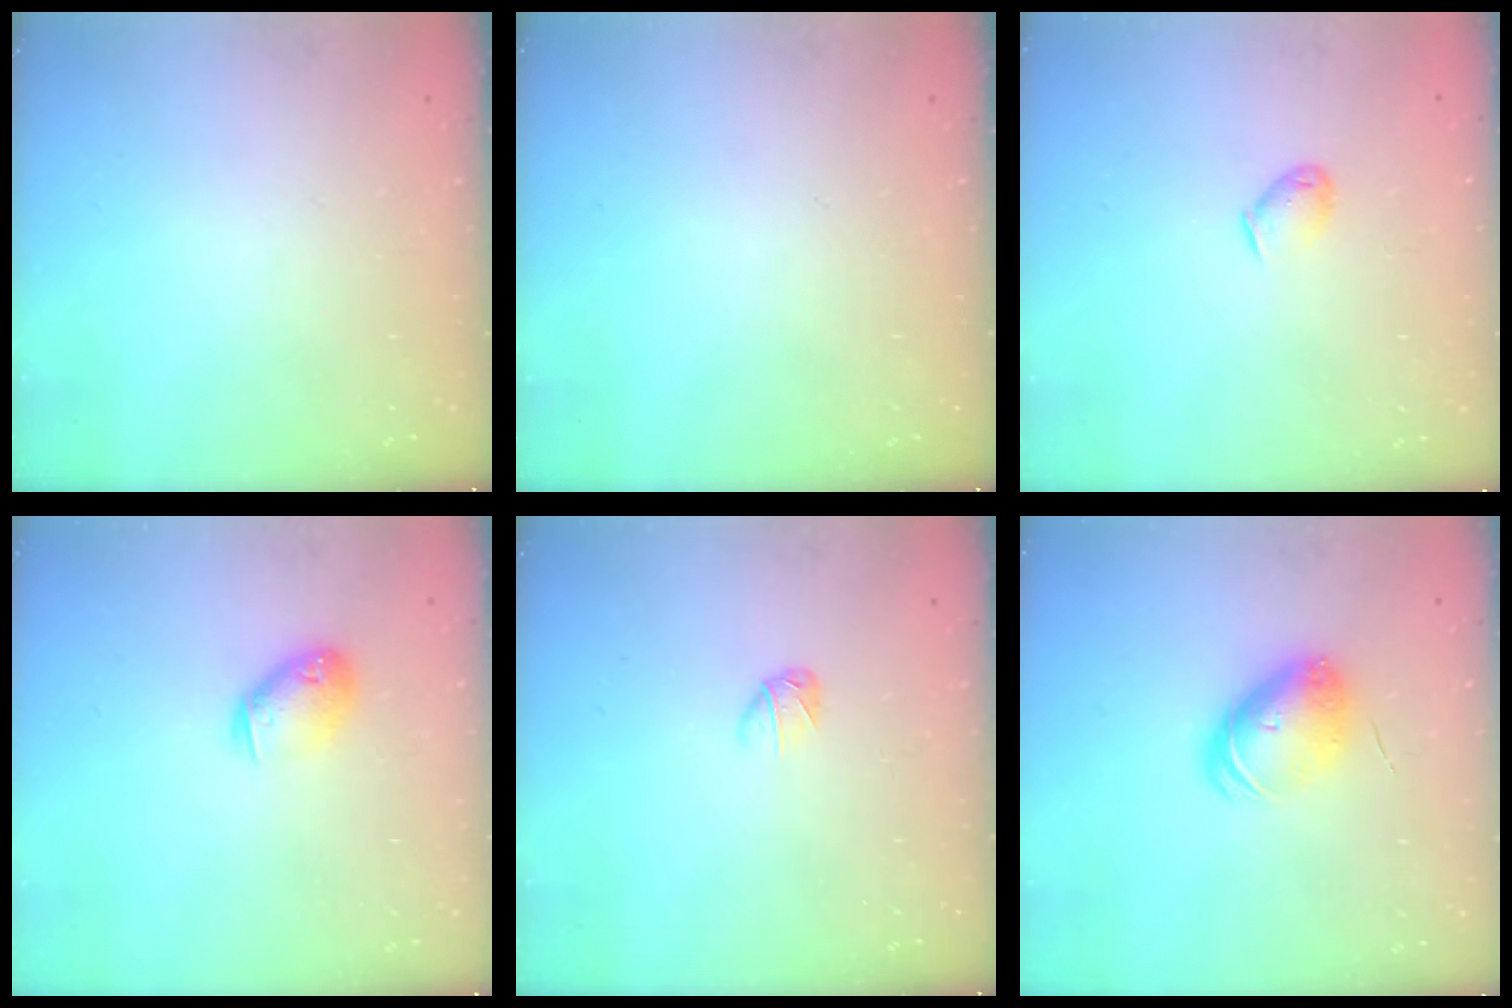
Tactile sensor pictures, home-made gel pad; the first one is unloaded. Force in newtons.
{"total": 0.0}
{"total": 3.8, "press": 3.7, "slide": 0.8}
{"total": 9.7, "press": 9.5, "slide": 1.6}
{"total": 3.1, "press": 3.0, "slide": 0.7}
{"total": 7.5, "press": 7.4, "slide": 1.2}